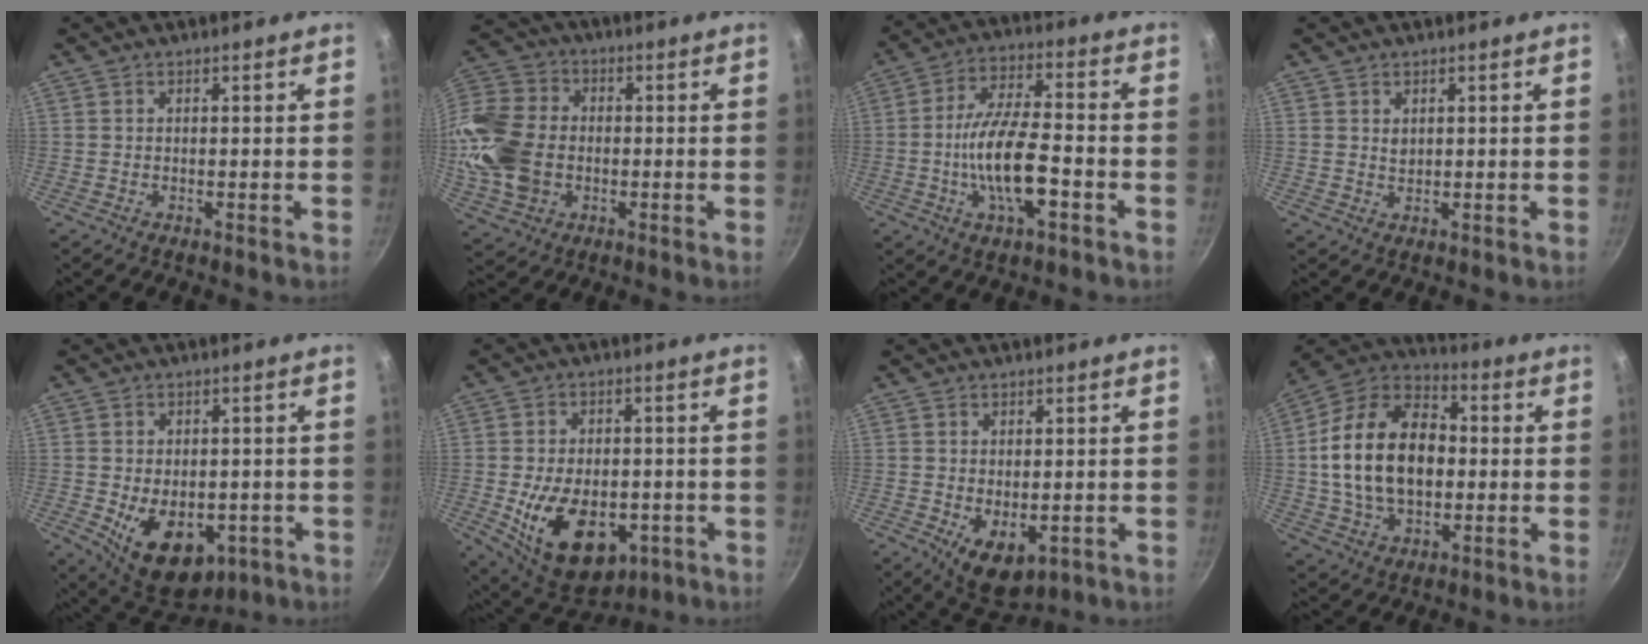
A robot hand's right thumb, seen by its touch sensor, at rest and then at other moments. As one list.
[{"total": 18.2, "force": [-1.9, 14.1, 11.4], "torque": [-0.233, 0.022, -0.040]}, {"total": 13.2, "force": [-4.0, 4.7, 11.7], "torque": [-0.209, 0.027, -0.077]}, {"total": 1.4, "force": [0.6, 1.0, 0.7], "torque": [-0.009, -0.002, 0.012]}, {"total": 13.8, "force": [-4.0, 8.8, 9.8], "torque": [-0.114, -0.007, -0.038]}, {"total": 17.9, "force": [-5.0, 11.3, 13.0], "torque": [-0.184, 0.000, -0.059]}, {"total": 7.3, "force": [-1.6, 4.4, 5.6], "torque": [-0.072, -0.014, -0.008]}, {"total": 20.3, "force": [0.1, 13.5, 15.2], "torque": [-0.241, 0.032, -0.007]}]